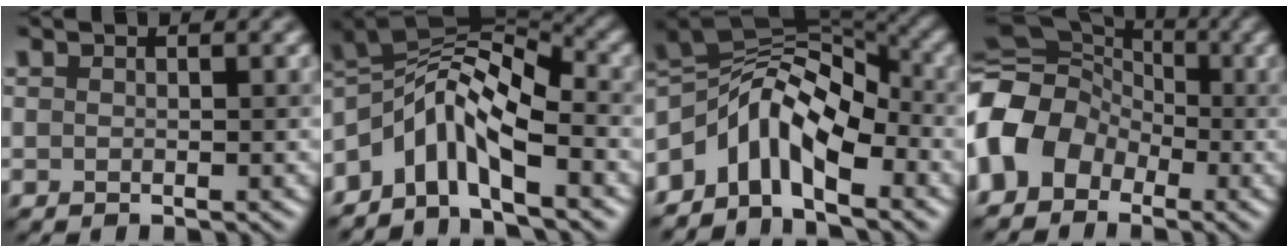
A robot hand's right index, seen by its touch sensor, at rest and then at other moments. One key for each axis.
{"total": 8.7, "fx": -3.1, "fy": 3.5, "fz": 7.3, "tx": -0.119, "ty": 0.023, "tz": -0.076}
{"total": 7.9, "fx": -3.3, "fy": 3.8, "fz": 6.1, "tx": -0.085, "ty": 0.022, "tz": -0.078}
{"total": 8.7, "fx": -2.1, "fy": 7.1, "fz": 4.5, "tx": -0.073, "ty": 0.006, "tz": -0.046}